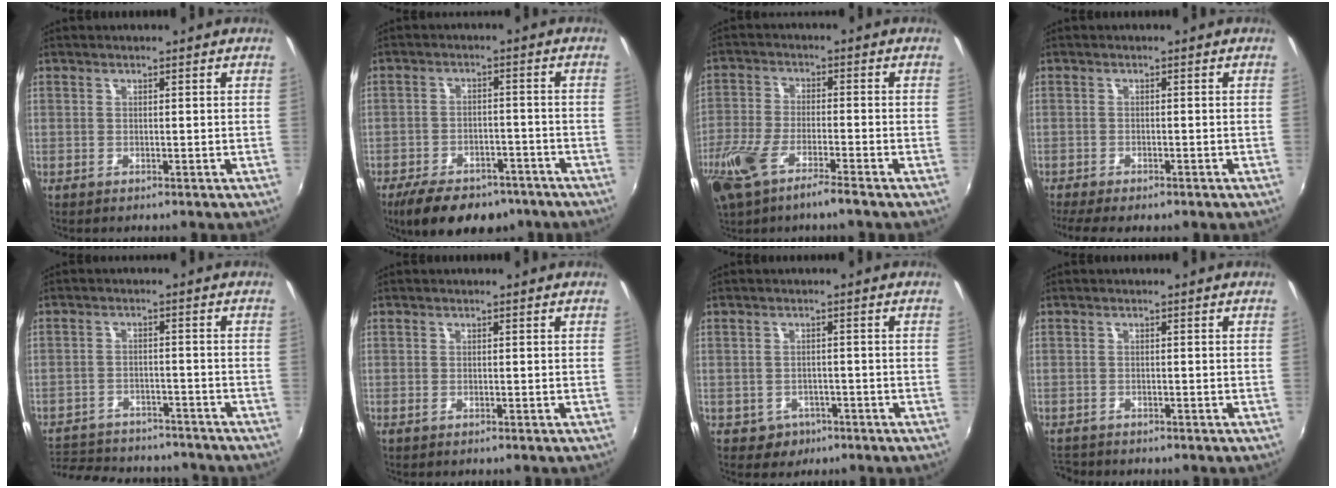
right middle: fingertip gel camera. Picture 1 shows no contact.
{"total": 14.1, "force": [-10.3, 6.7, 6.9], "torque": [-0.154, -0.010, -0.150]}
{"total": 11.6, "force": [-7.6, 2.7, 8.4], "torque": [-0.197, -0.032, -0.150]}
{"total": 5.7, "force": [-4.5, 1.4, 3.2], "torque": [-0.079, -0.026, -0.072]}
{"total": 18.7, "force": [-15.9, 7.1, 6.8], "torque": [-0.157, 0.008, -0.219]}
{"total": 0.6, "force": [-0.4, 0.2, 0.4], "torque": [-0.009, -0.002, -0.009]}
{"total": 3.9, "force": [-1.9, 3.3, 0.7], "torque": [-0.026, 0.002, -0.023]}
{"total": 3.4, "force": [-3.2, 1.1, 0.7], "torque": [-0.028, -0.016, -0.059]}